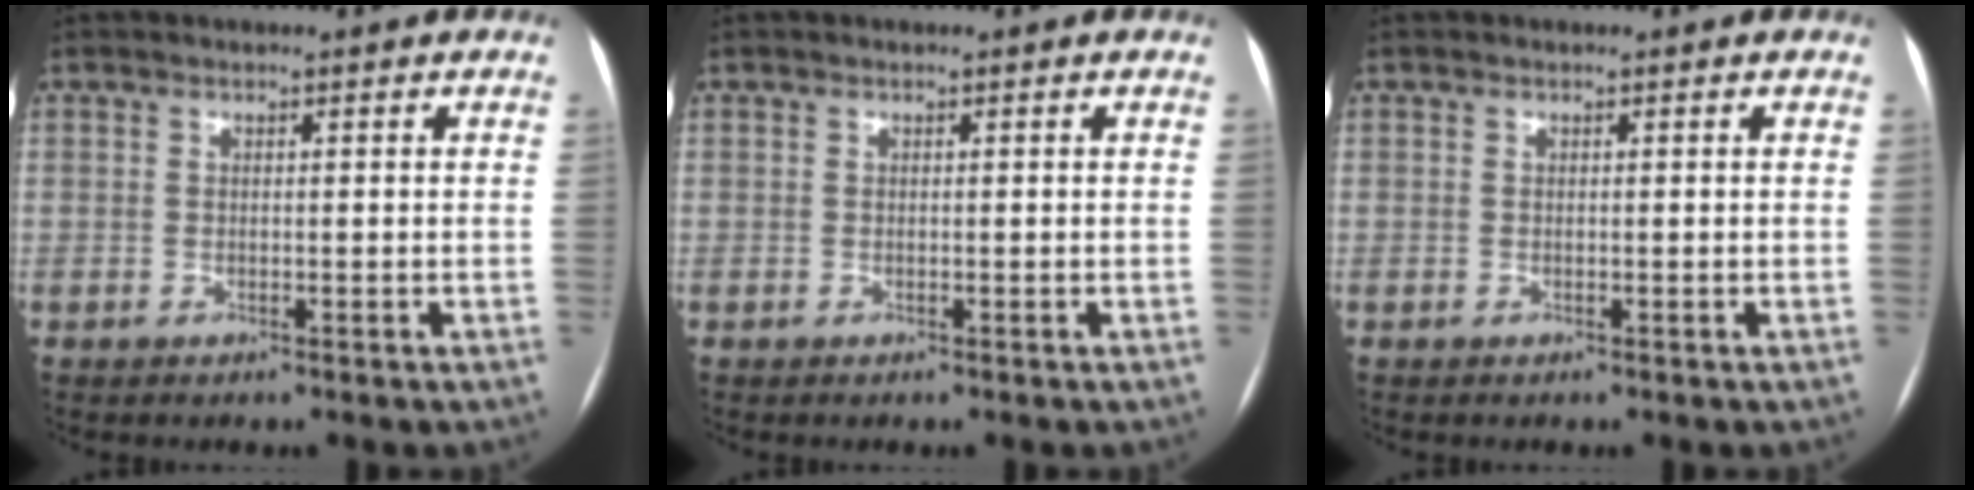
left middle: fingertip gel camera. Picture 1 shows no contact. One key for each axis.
{"total": 0.0}
{"total": 0.0}